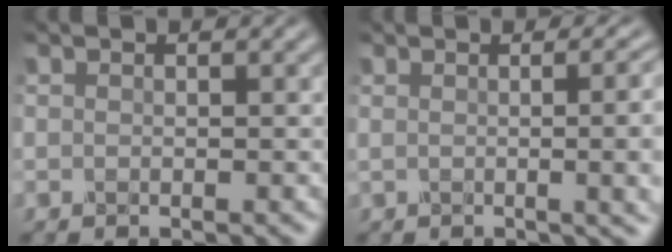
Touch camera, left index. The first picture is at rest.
{"total": 9.5, "force": [0.4, 4.6, 8.3], "torque": [-0.043, 0.019, 0.003]}